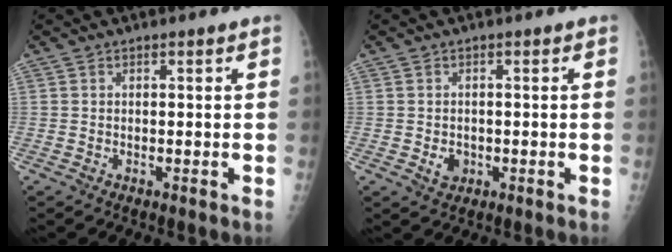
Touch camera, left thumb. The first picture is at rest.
{"total": 3.2, "force": [-0.8, 2.8, 1.5], "torque": [-0.007, 0.002, -0.003]}